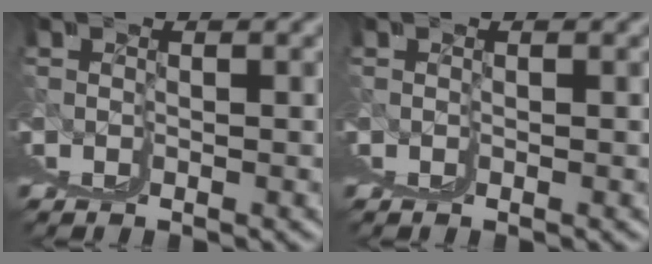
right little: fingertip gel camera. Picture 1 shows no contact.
{"total": 0.0}